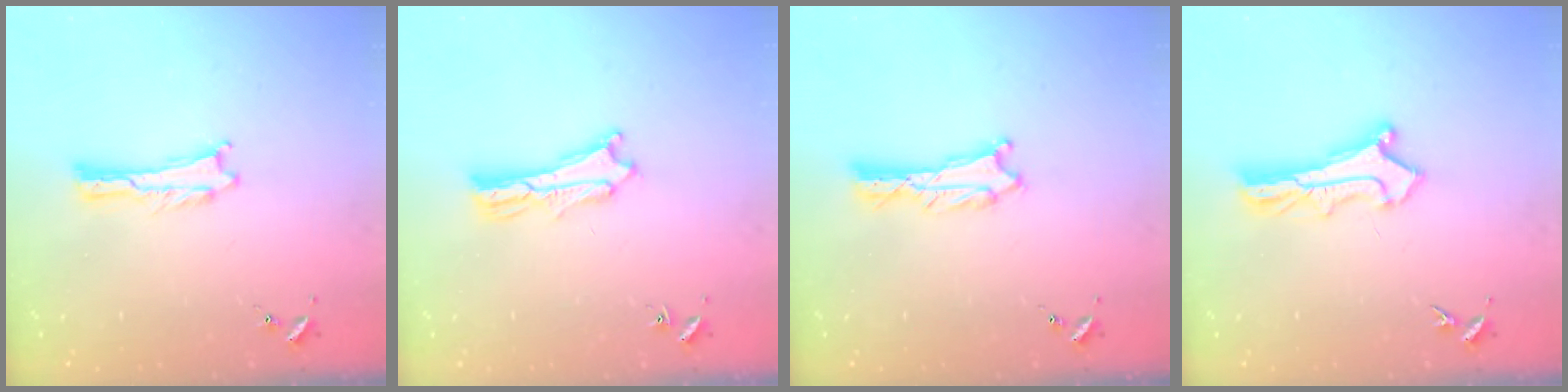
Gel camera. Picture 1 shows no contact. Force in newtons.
{"total": 2.5, "press": 2.5, "slide": 0.1}
{"total": 0.7, "press": 0.7, "slide": 0.1}
{"total": 2.9, "press": 2.9, "slide": 0.3}